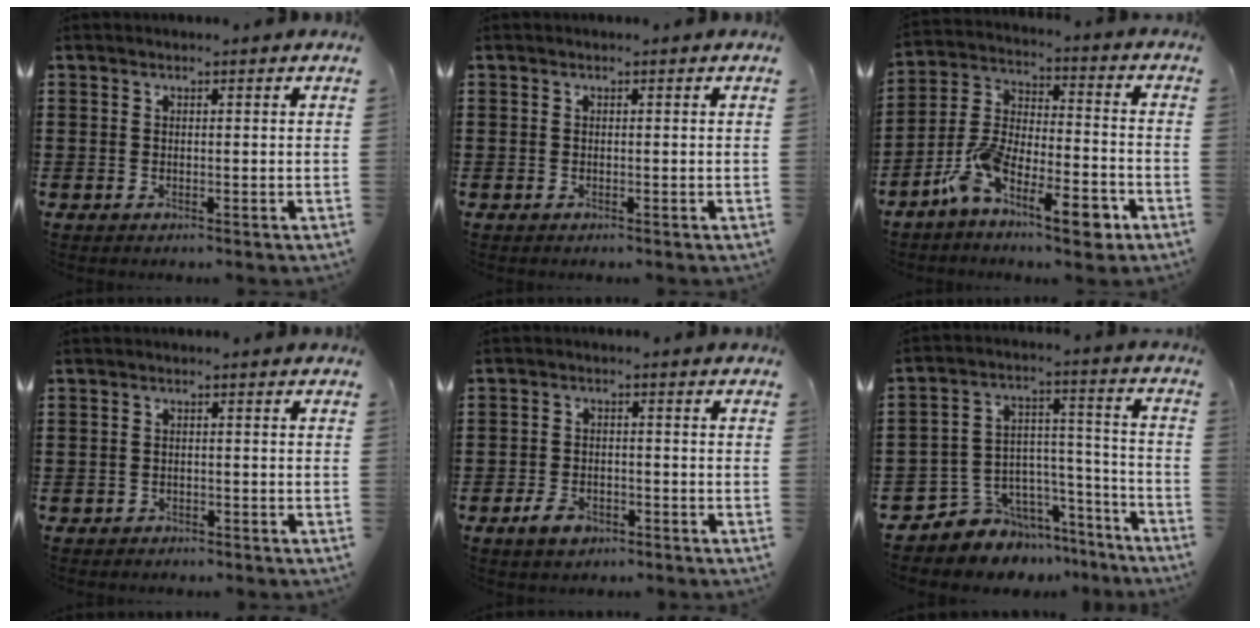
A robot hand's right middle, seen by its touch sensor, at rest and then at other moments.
{"total": 0.0}
{"total": 12.0, "force": [-8.0, 4.2, 7.9], "torque": [-0.157, 0.021, -0.153]}
{"total": 1.3, "force": [-1.1, 0.5, -0.1], "torque": [-0.002, 0.004, -0.027]}
{"total": 3.5, "force": [-2.3, 1.9, 1.7], "torque": [-0.039, 0.004, -0.048]}
{"total": 6.7, "force": [-5.3, 4.0, -0.4], "torque": [-0.007, 0.011, -0.100]}